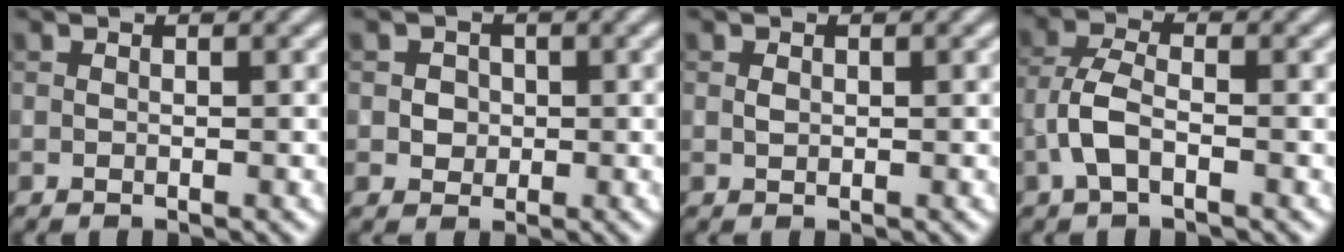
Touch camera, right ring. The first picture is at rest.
{"total": 1.9, "force": [0.2, 1.7, 0.7], "torque": [-0.001, 0.003, 0.006]}
{"total": 0.5, "force": [0.1, 0.4, 0.4], "torque": [-0.009, 0.000, 0.002]}
{"total": 3.1, "force": [-1.3, 1.4, 2.5], "torque": [-0.056, 0.007, -0.036]}